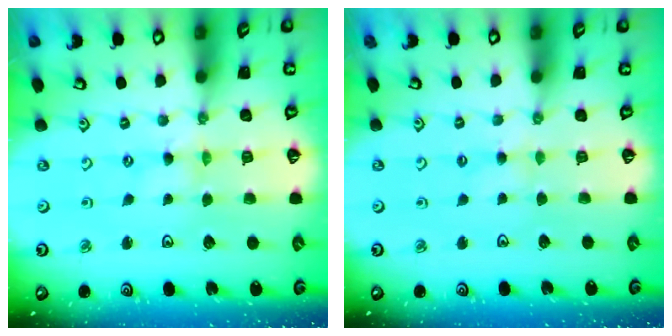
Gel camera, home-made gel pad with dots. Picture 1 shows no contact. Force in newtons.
{"total": 2.1, "press": 2.0, "slide": 0.4}